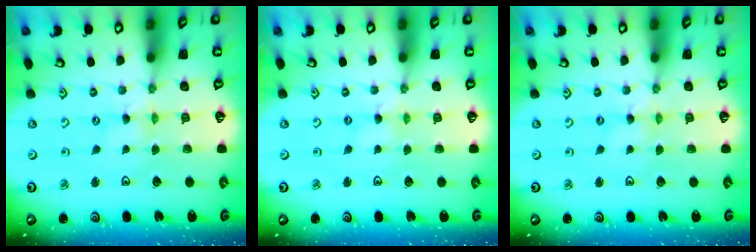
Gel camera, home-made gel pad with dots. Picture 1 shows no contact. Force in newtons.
{"total": 0.9, "press": 0.9, "slide": 0.2}
{"total": 1.1, "press": 1.1, "slide": 0.2}